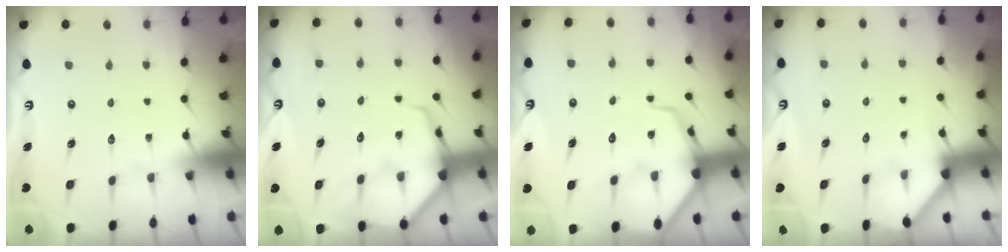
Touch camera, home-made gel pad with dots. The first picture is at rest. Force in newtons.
{"total": 7.5, "press": 7.5, "slide": 0.9}
{"total": 12.1, "press": 12.0, "slide": 1.3}
{"total": 2.6, "press": 2.6, "slide": 0.2}